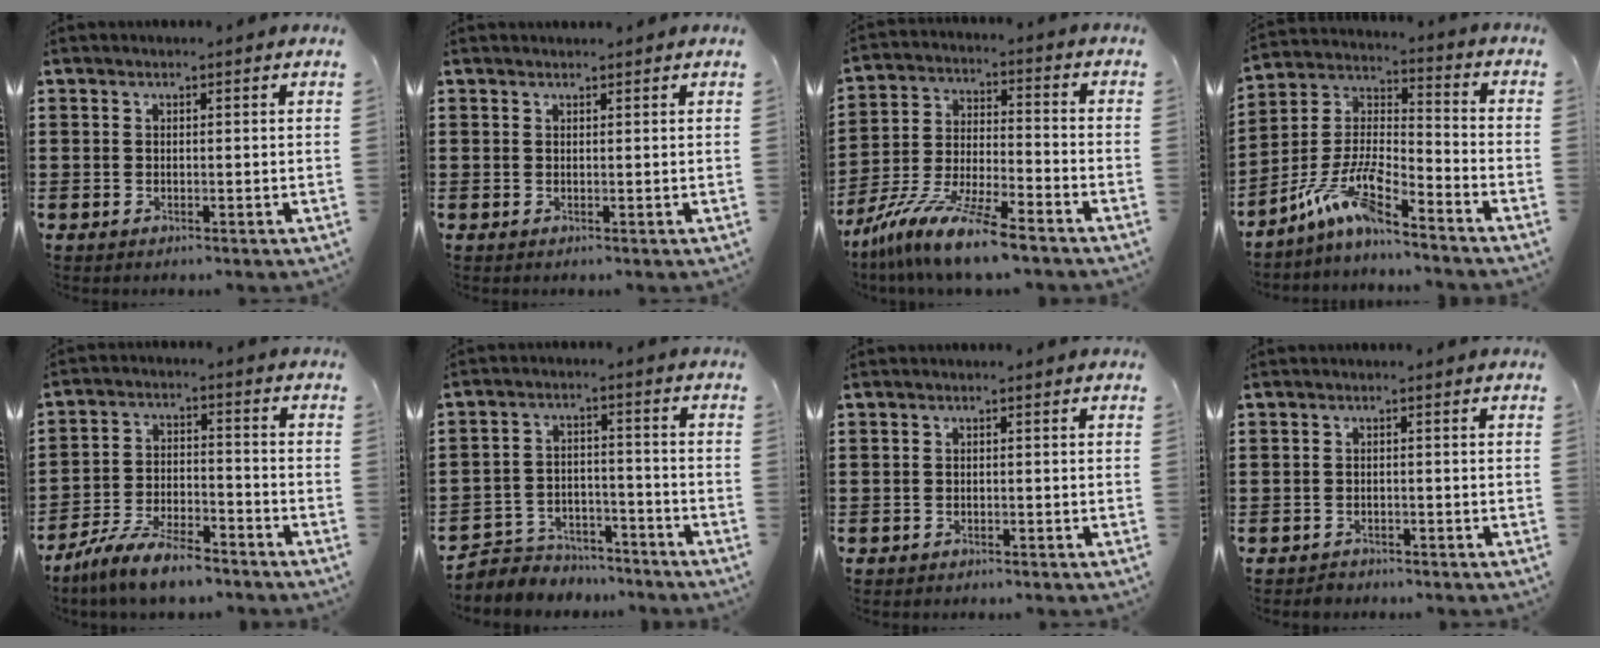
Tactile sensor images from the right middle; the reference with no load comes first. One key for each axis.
{"total": 0.7, "fx": 0.7, "fy": 0.1, "fz": -0.1, "tx": 0.007, "ty": -0.004, "tz": 0.012}
{"total": 11.1, "fx": -9.6, "fy": 0.3, "fz": 5.4, "tx": -0.120, "ty": 0.006, "tz": -0.196}
{"total": 9.3, "fx": -7.3, "fy": 1.8, "fz": 5.4, "tx": -0.130, "ty": -0.004, "tz": -0.147}
{"total": 8.5, "fx": -7.5, "fy": 1.5, "fz": 3.8, "tx": -0.076, "ty": 0.011, "tz": -0.144}
{"total": 4.9, "fx": -4.6, "fy": 1.6, "fz": 0.0, "tx": -0.013, "ty": 0.010, "tz": -0.099}
{"total": 0.9, "fx": -0.8, "fy": 0.5, "fz": 0.0, "tx": 0.000, "ty": 0.001, "tz": -0.019}
{"total": 1.5, "fx": -1.3, "fy": 0.7, "fz": -0.3, "tx": 0.002, "ty": 0.004, "tz": -0.032}